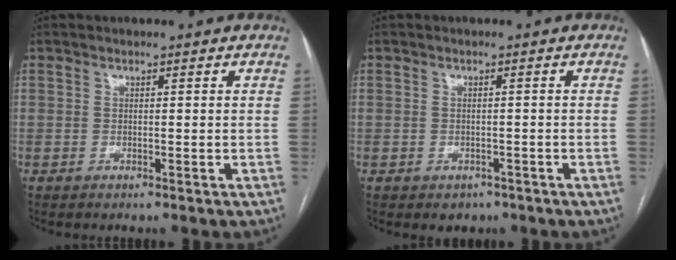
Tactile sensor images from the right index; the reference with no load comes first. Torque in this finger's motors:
{"motor_torque": [-0.13, 0.04, -0.10, -0.04]}